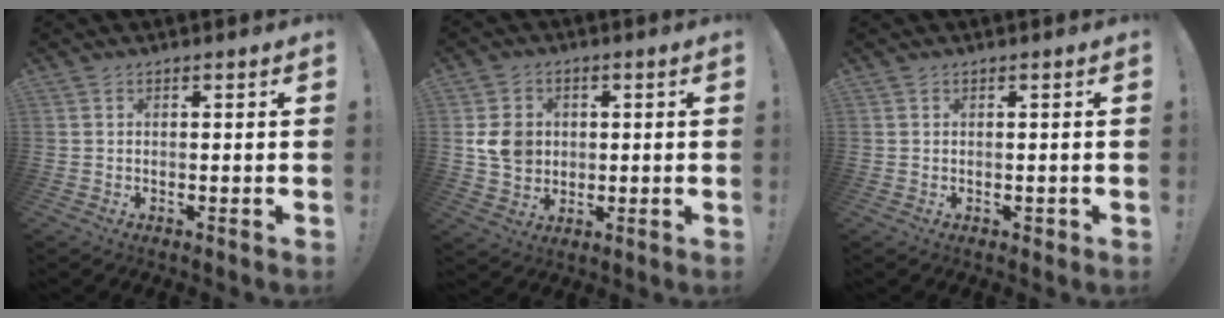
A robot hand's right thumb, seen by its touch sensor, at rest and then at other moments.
{"total": 8.6, "force": [1.0, 7.6, 4.0], "torque": [-0.062, 0.001, 0.023]}
{"total": 1.1, "force": [-0.2, 0.8, 0.7], "torque": [-0.008, 0.001, -0.003]}